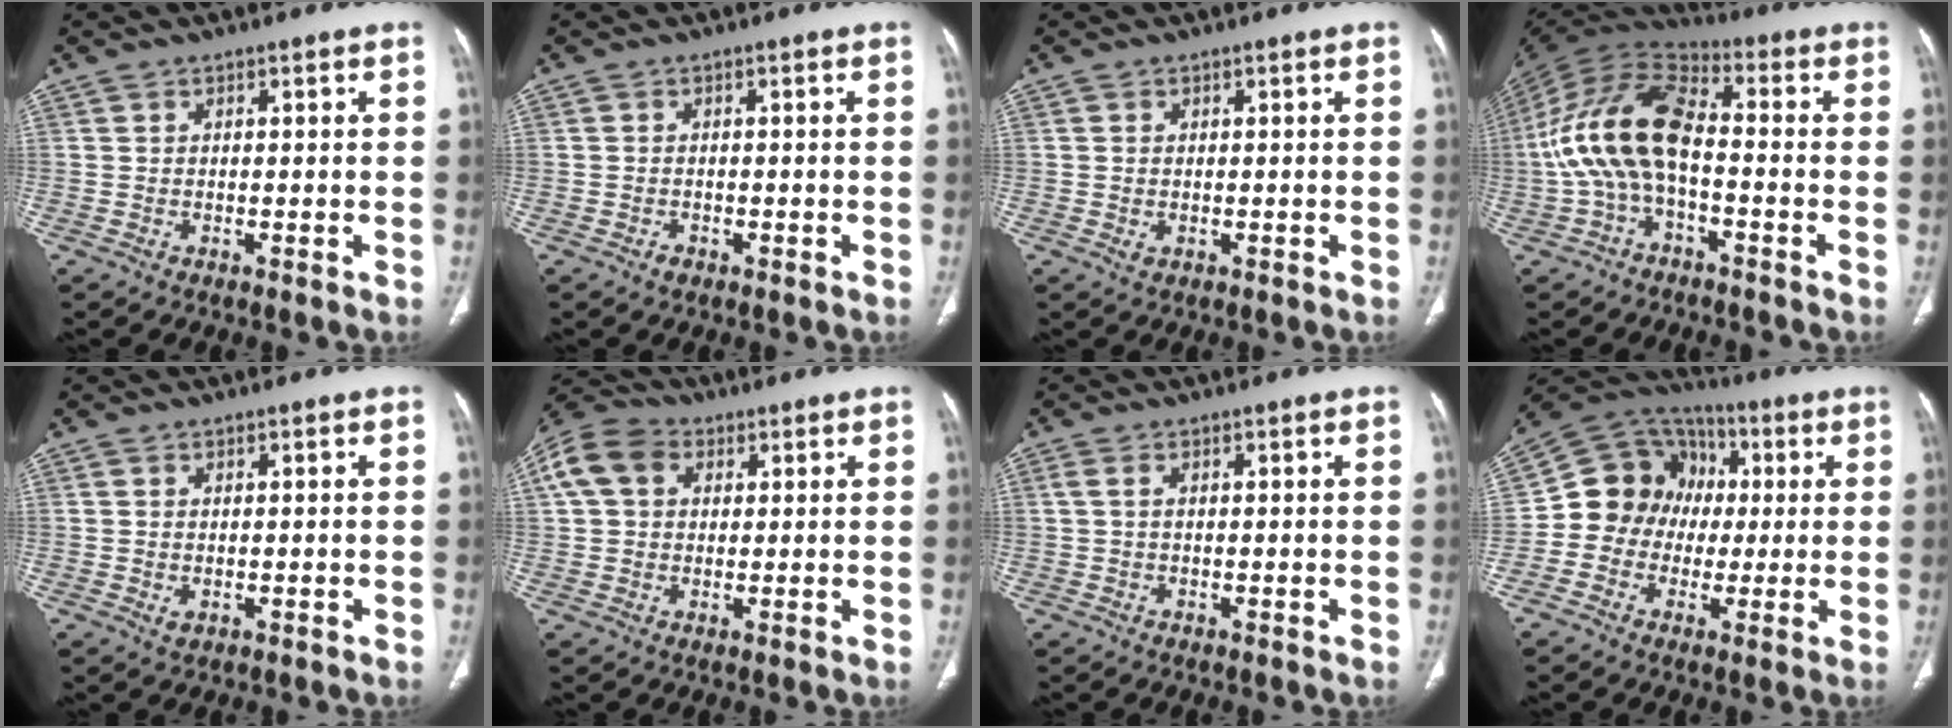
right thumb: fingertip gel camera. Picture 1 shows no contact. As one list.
[{"total": 1.1, "force": [-0.7, 0.8, 0.4], "torque": [-0.005, 0.004, -0.010]}, {"total": 1.1, "force": [-0.1, 0.8, 0.8], "torque": [-0.018, -0.002, 0.001]}, {"total": 15.3, "force": [-2.1, 7.8, 13.0], "torque": [-0.262, 0.043, -0.049]}, {"total": 1.5, "force": [-0.2, 1.1, 1.1], "torque": [-0.022, -0.003, 0.000]}, {"total": 10.1, "force": [3.0, 7.7, 5.8], "torque": [-0.110, 0.021, 0.048]}, {"total": 1.4, "force": [0.3, 0.7, 1.3], "torque": [-0.034, 0.005, 0.006]}, {"total": 13.5, "force": [-0.2, 12.2, 5.6], "torque": [-0.064, 0.034, -0.013]}]